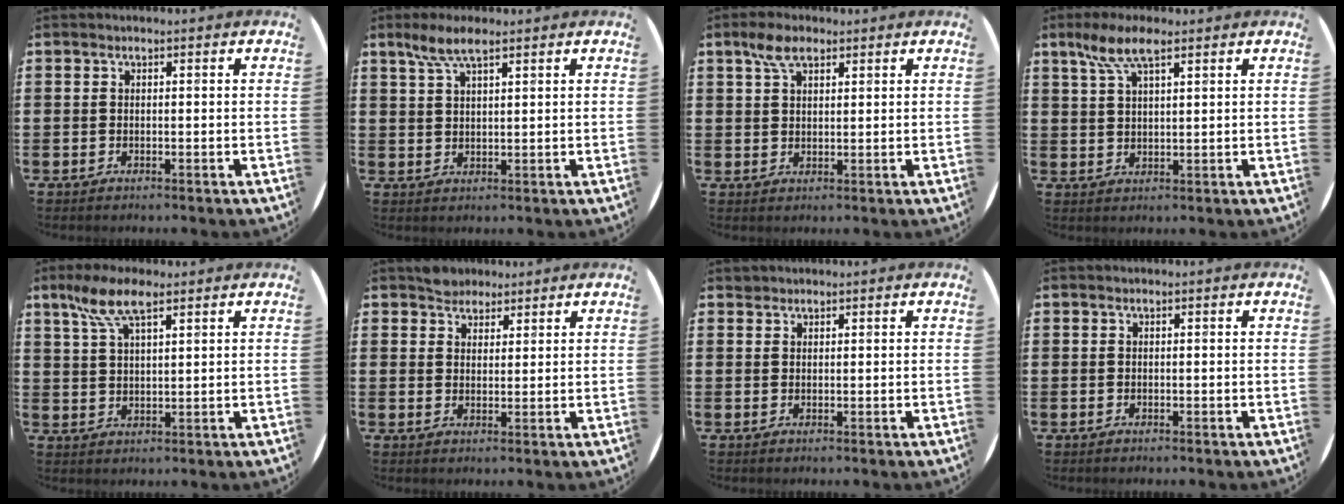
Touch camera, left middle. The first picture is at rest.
{"total": 4.5, "force": [3.1, 1.2, 2.9], "torque": [-0.064, 0.006, 0.056]}
{"total": 4.2, "force": [2.8, 1.9, 2.5], "torque": [-0.047, 0.005, 0.049]}
{"total": 6.5, "force": [4.0, 2.0, 4.6], "torque": [-0.100, 0.006, 0.071]}
{"total": 7.1, "force": [4.6, 2.3, 4.9], "torque": [-0.108, 0.005, 0.083]}
{"total": 2.9, "force": [2.6, 1.3, -0.2], "torque": [0.004, 0.001, 0.051]}
{"total": 1.1, "force": [1.0, 0.3, -0.1], "torque": [0.001, 0.001, 0.020]}
{"total": 0.0}